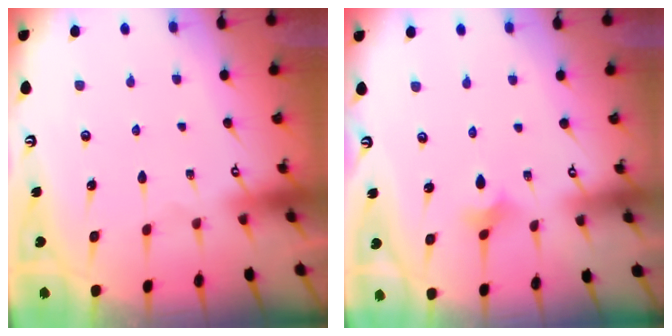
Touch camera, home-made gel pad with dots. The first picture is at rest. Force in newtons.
{"total": 2.0, "press": 2.0, "slide": 0.4}